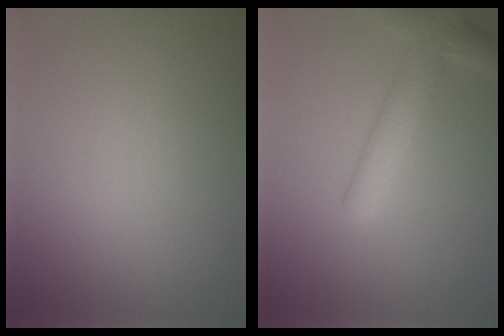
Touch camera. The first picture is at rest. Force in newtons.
{"total": 4.1, "press": 4.1, "slide": 0.1}